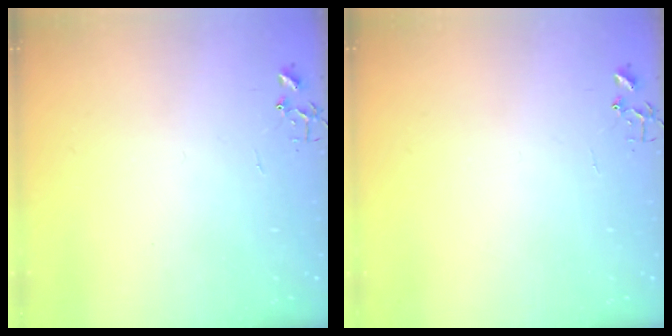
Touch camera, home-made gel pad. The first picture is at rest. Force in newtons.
{"total": 0.0}